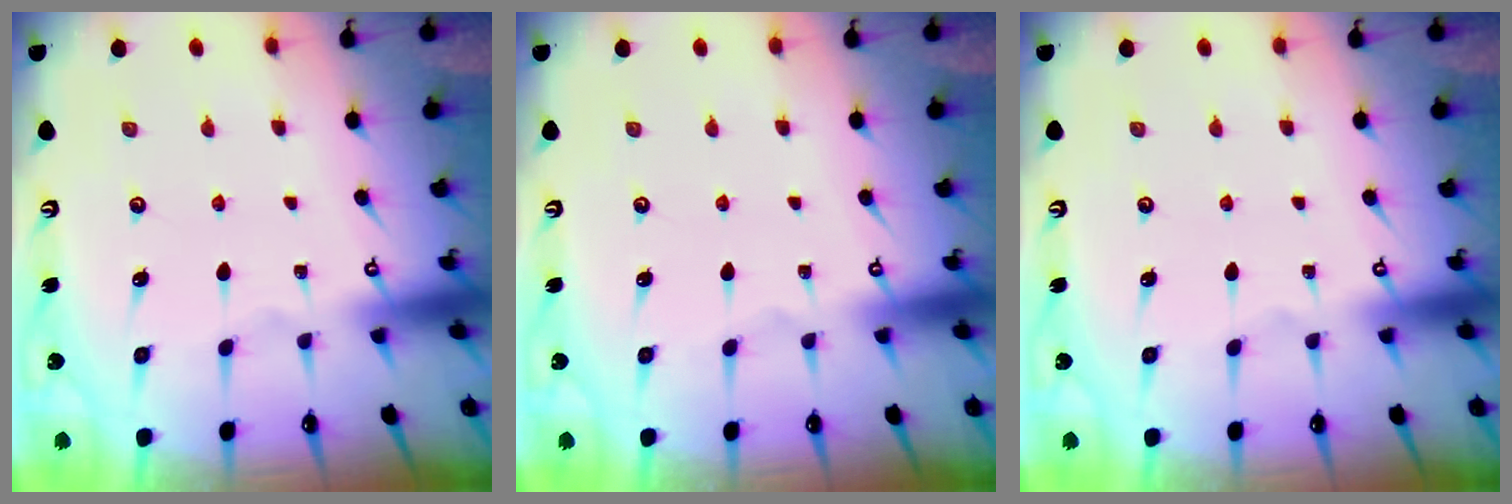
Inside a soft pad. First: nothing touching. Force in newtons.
{"total": 0.0}
{"total": 0.0}